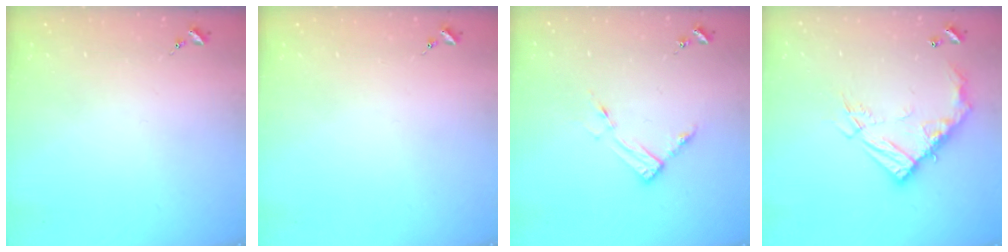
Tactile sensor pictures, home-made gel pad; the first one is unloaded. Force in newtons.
{"total": 0.0}
{"total": 7.4, "press": 7.4, "slide": 0.6}
{"total": 16.2, "press": 16.2, "slide": 1.4}